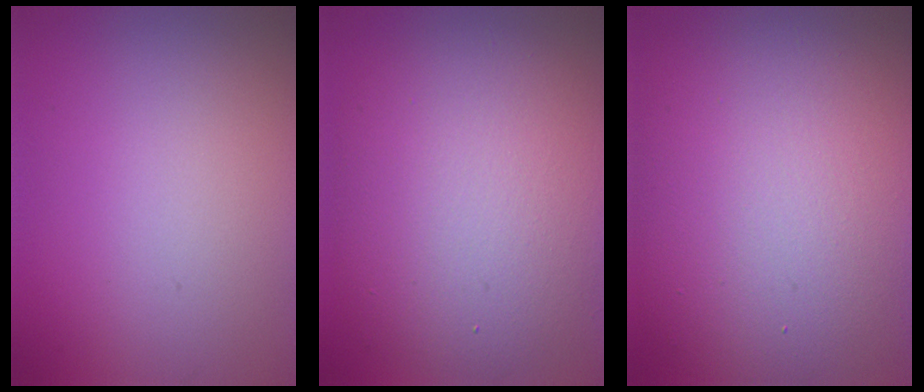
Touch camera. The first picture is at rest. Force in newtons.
{"total": 10.4, "press": 10.4, "slide": 0.6}
{"total": 14.6, "press": 14.6, "slide": 0.5}